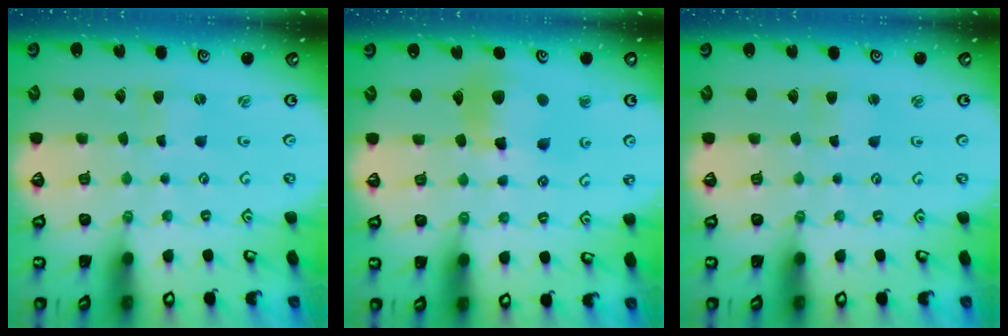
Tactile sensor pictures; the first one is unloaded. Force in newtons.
{"total": 12.1, "press": 12.0, "slide": 1.5}
{"total": 2.5, "press": 2.5, "slide": 0.1}